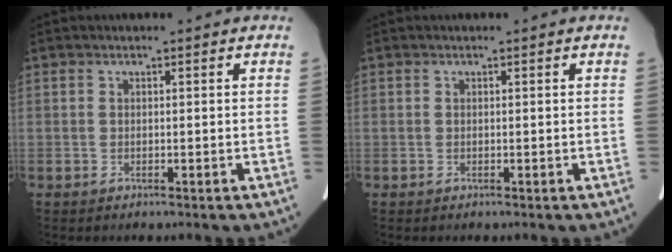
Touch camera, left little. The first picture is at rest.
{"total": 0.0}